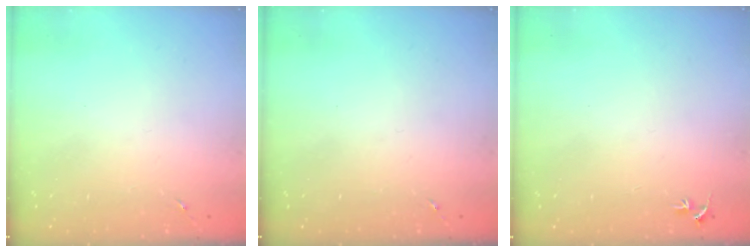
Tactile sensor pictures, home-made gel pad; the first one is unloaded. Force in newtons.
{"total": 0.0}
{"total": 2.7, "press": 2.7, "slide": 0.3}